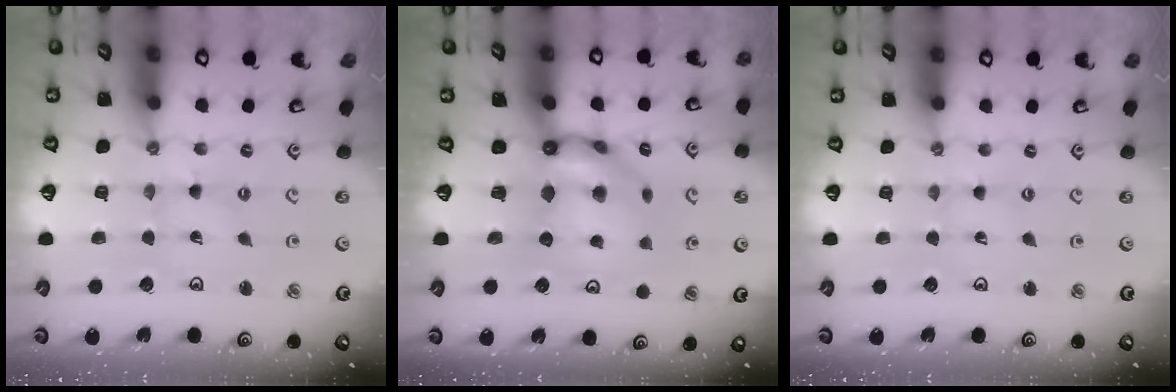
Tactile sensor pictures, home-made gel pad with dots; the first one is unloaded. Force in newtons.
{"total": 10.3, "press": 10.2, "slide": 0.7}
{"total": 0.6, "press": 0.6, "slide": 0.1}